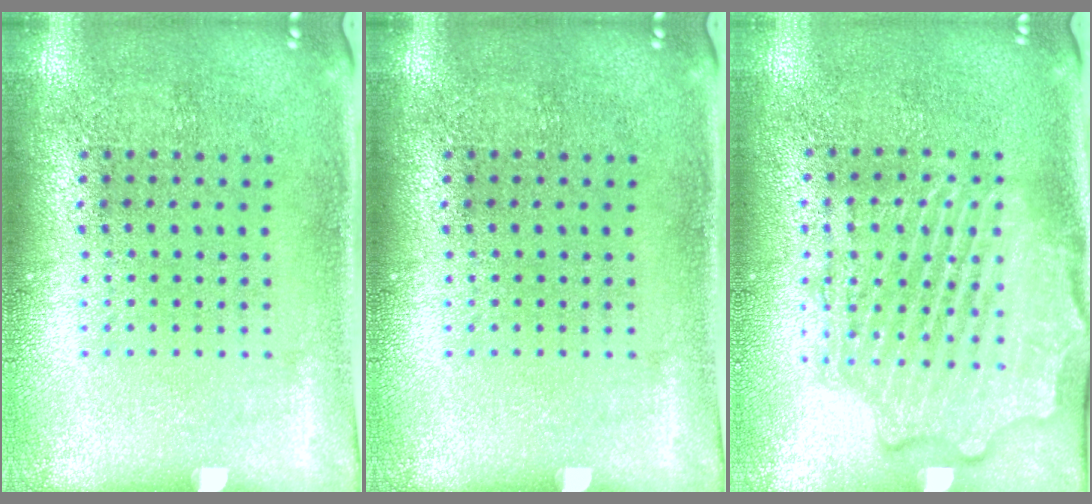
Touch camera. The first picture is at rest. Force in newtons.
{"total": 0.0}
{"total": 2.5, "press": 2.4, "slide": 0.3}